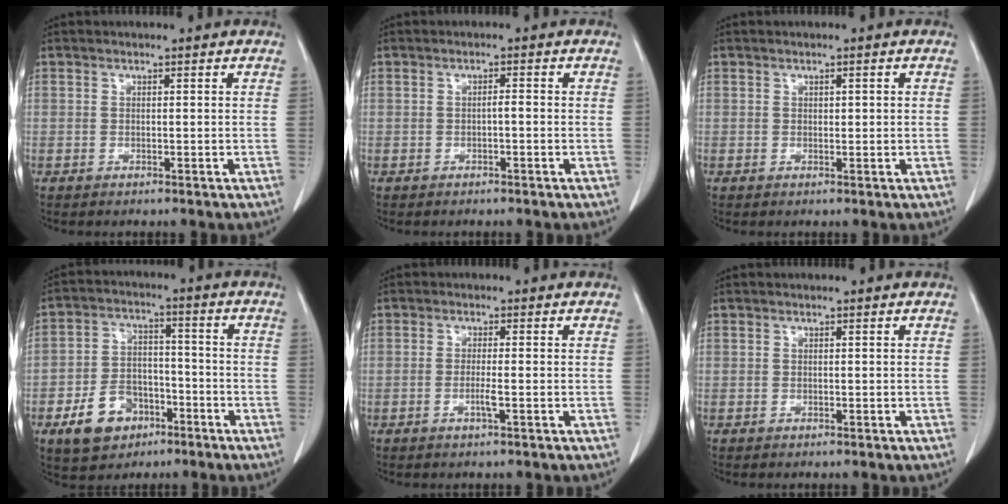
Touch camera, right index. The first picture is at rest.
{"total": 0.9, "force": [-0.3, 0.2, 0.9], "torque": [-0.015, 0.003, -0.005]}
{"total": 0.8, "force": [0.2, 0.3, 0.7], "torque": [-0.010, 0.000, 0.005]}
{"total": 9.3, "force": [-4.8, 6.5, 4.6], "torque": [-0.095, 0.016, -0.074]}
{"total": 2.0, "force": [-0.7, -0.2, 1.8], "torque": [-0.036, -0.002, -0.012]}
{"total": 0.0}